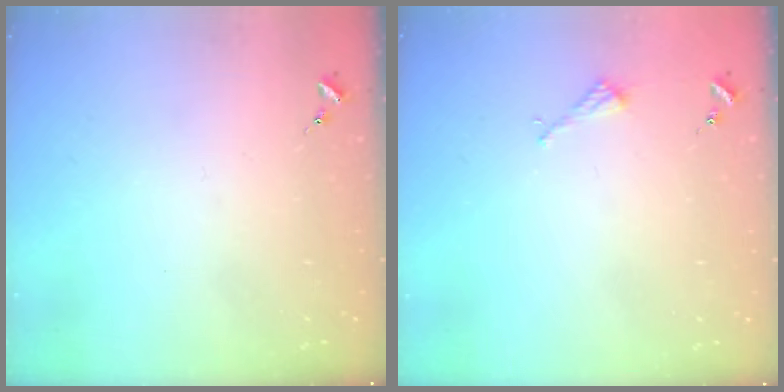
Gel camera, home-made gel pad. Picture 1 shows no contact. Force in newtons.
{"total": 2.2, "press": 2.2, "slide": 0.2}